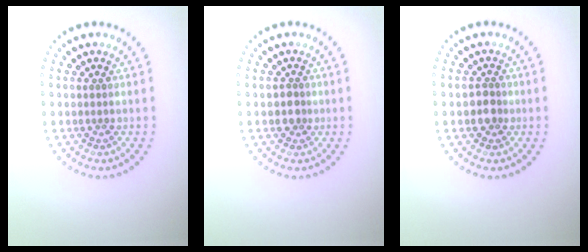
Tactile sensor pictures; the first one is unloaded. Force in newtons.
{"total": 1.5, "press": 1.3, "slide": 0.8}
{"total": 1.9, "press": 1.7, "slide": 0.9}